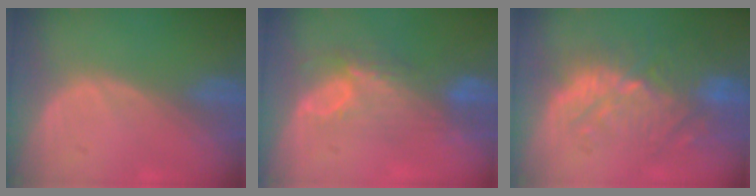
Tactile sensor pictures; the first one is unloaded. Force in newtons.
{"total": 7.6, "press": 6.7, "slide": 3.5}
{"total": 11.1, "press": 9.8, "slide": 5.3}